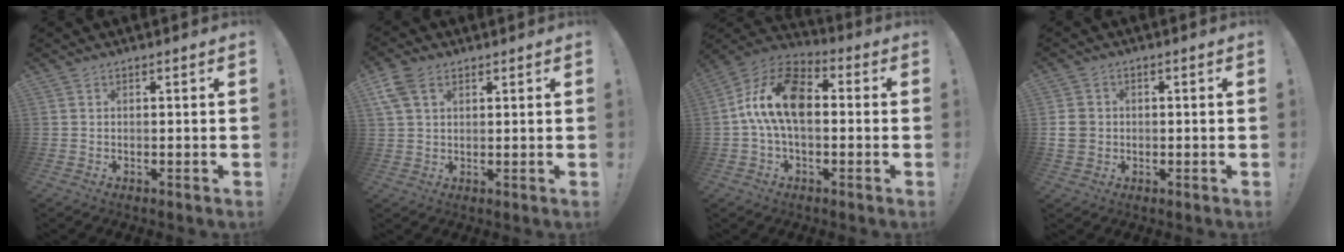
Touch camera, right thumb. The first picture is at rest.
{"total": 7.2, "force": [3.6, 4.7, 4.1], "torque": [-0.086, -0.002, 0.072]}
{"total": 15.6, "force": [0.9, 9.2, 12.5], "torque": [-0.234, 0.012, 0.016]}
{"total": 5.8, "force": [0.3, 5.2, 2.7], "torque": [-0.043, 0.002, 0.006]}